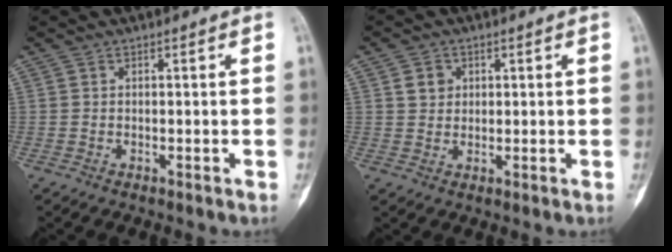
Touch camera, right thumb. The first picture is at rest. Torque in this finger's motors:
{"motor_torque": [-0.09, 0.11, 0.17, 0.08, 0.00]}